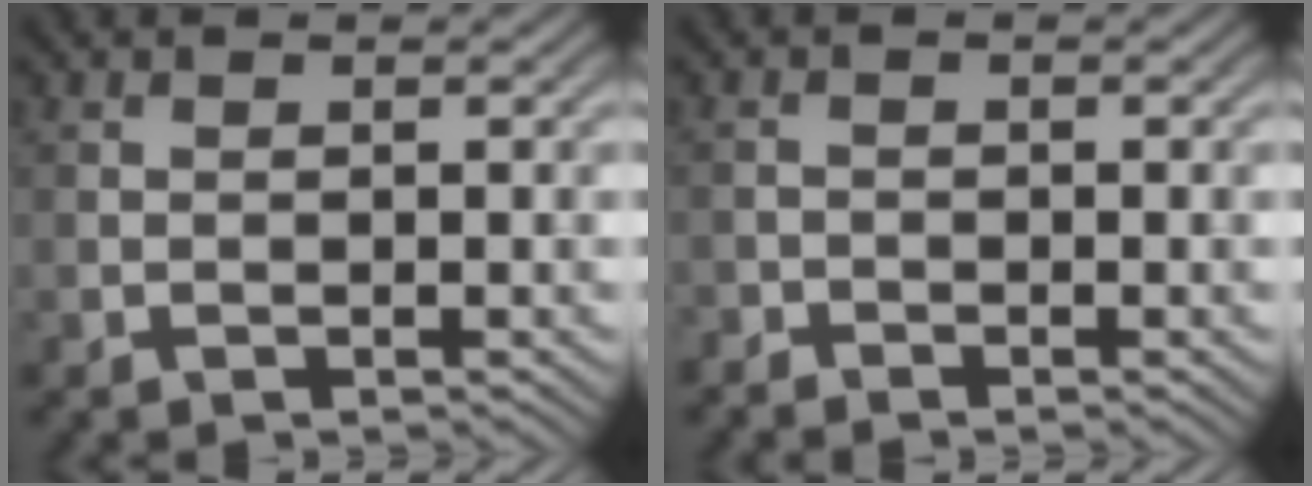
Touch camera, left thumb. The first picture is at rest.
{"total": 1.3, "force": [-1.2, 0.4, 0.1], "torque": [-0.003, -0.003, -0.028]}